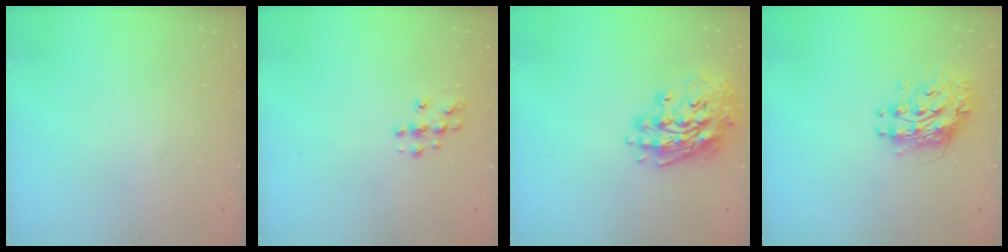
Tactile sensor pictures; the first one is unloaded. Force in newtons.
{"total": 5.2, "press": 5.1, "slide": 0.5}
{"total": 16.2, "press": 16.0, "slide": 2.6}
{"total": 10.3, "press": 10.2, "slide": 1.0}